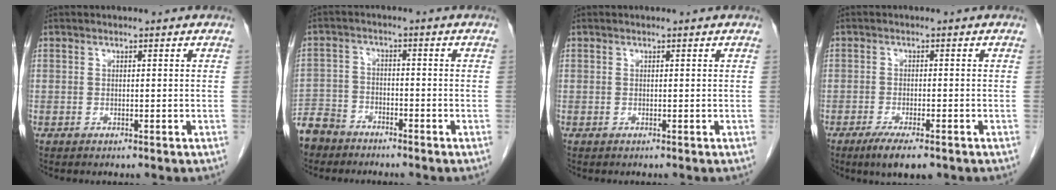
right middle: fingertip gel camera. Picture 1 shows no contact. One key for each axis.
{"total": 6.6, "fx": -5.7, "fy": 3.2, "fz": 0.8, "tx": -0.017, "ty": -0.004, "tz": -0.111}
{"total": 0.0}
{"total": 5.9, "fx": -4.0, "fy": 1.2, "fz": 4.2, "tx": -0.069, "ty": -0.013, "tz": -0.058}